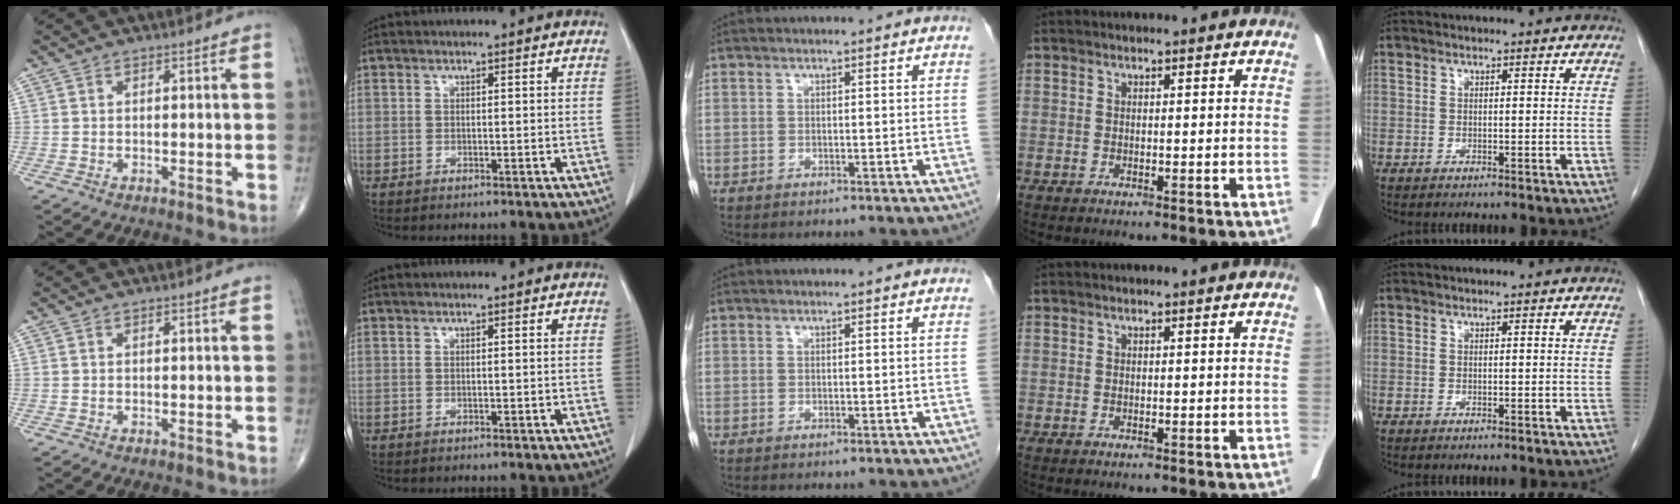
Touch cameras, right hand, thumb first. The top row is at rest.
{}